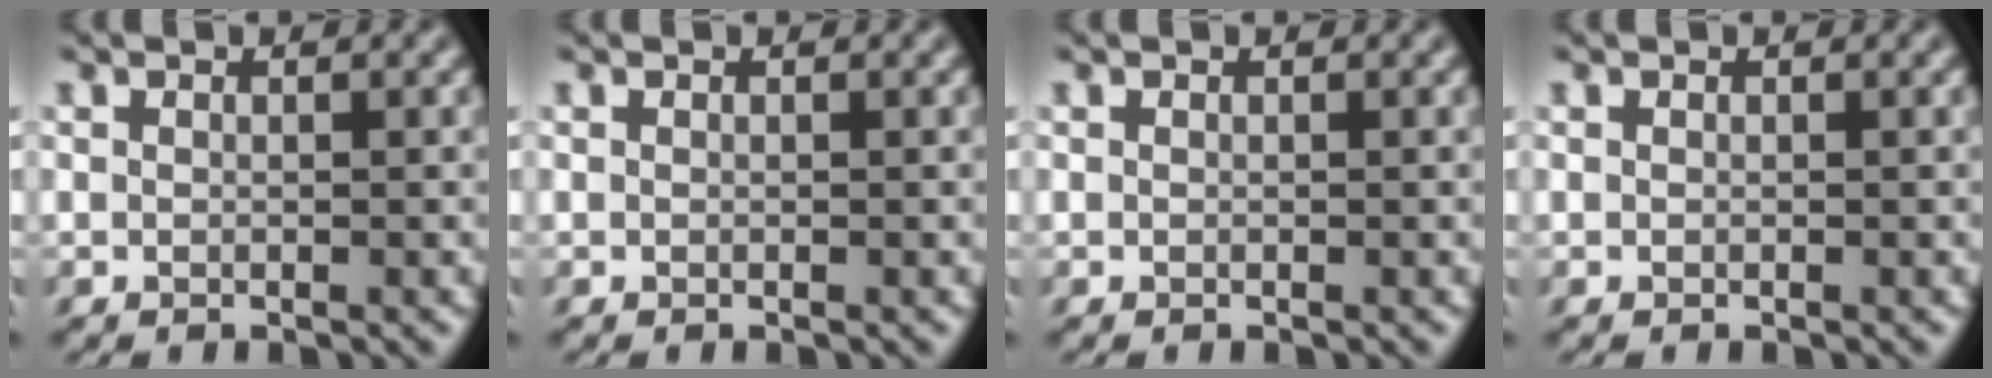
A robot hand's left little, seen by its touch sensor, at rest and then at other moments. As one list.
[{"total": 0.0}, {"total": 0.0}, {"total": 0.0}]